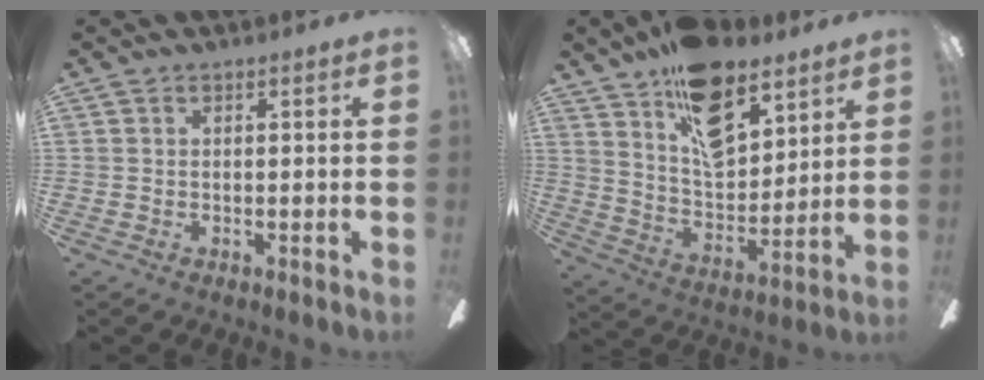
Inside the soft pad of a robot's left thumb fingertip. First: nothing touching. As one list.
[{"total": 17.5, "force": [11.9, 9.0, 9.2], "torque": [-0.150, -0.061, 0.212]}]